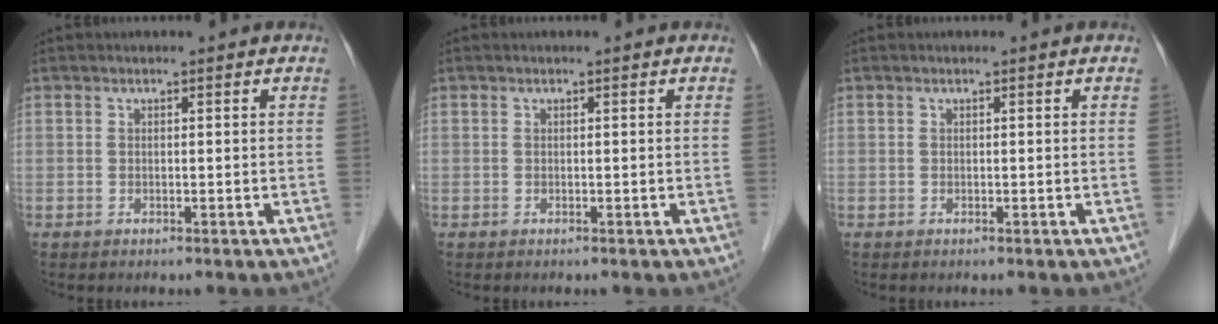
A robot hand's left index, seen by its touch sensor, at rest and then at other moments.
{"total": 0.0}
{"total": 0.0}